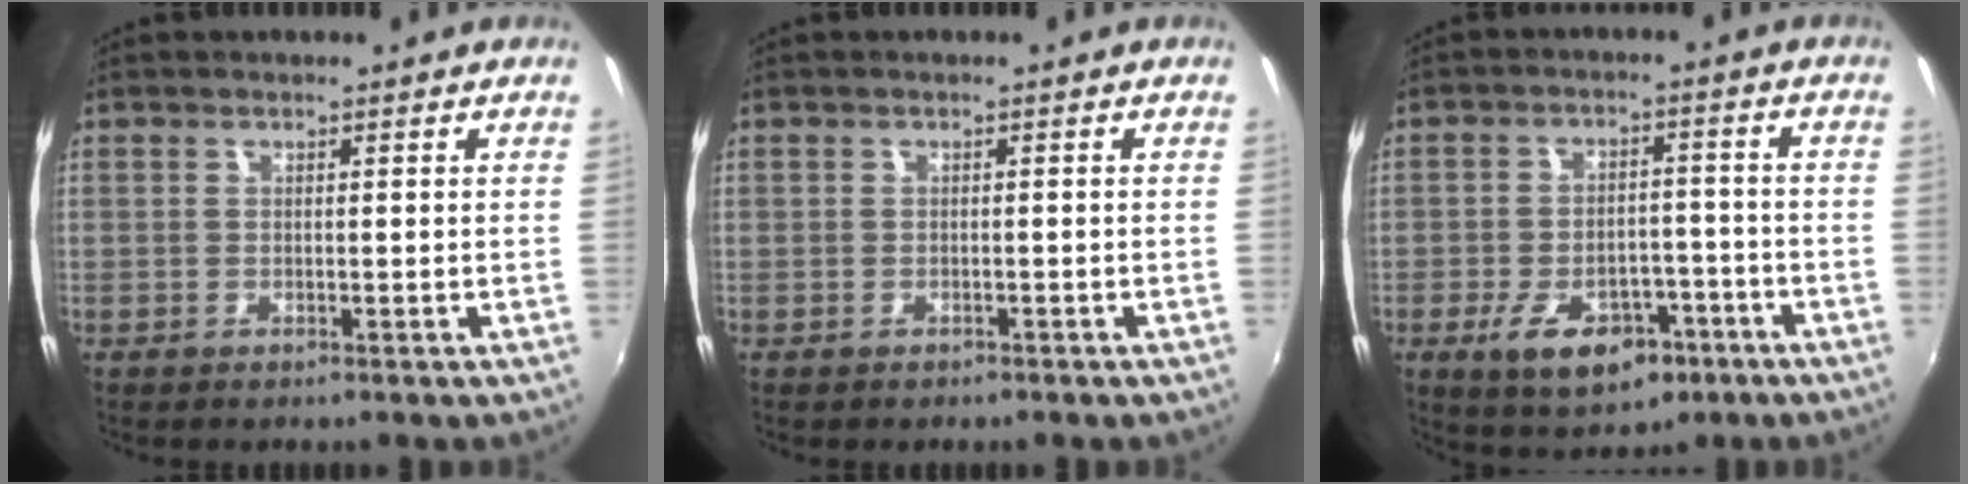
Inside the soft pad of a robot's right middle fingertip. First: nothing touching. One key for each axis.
{"total": 1.0, "fx": -0.7, "fy": 0.7, "fz": 0.2, "tx": -0.006, "ty": 0.000, "tz": -0.009}
{"total": 11.7, "fx": -6.2, "fy": 6.7, "fz": 7.3, "tx": -0.147, "ty": 0.000, "tz": -0.083}